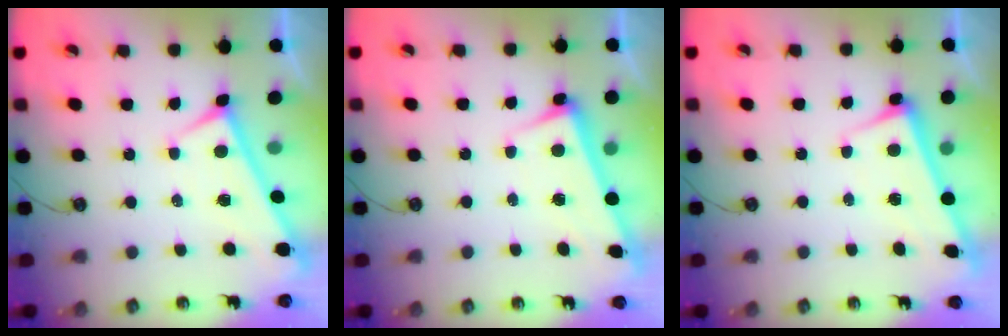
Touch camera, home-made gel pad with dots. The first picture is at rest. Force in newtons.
{"total": 2.7, "press": 2.7, "slide": 0.7}
{"total": 2.8, "press": 2.7, "slide": 0.4}